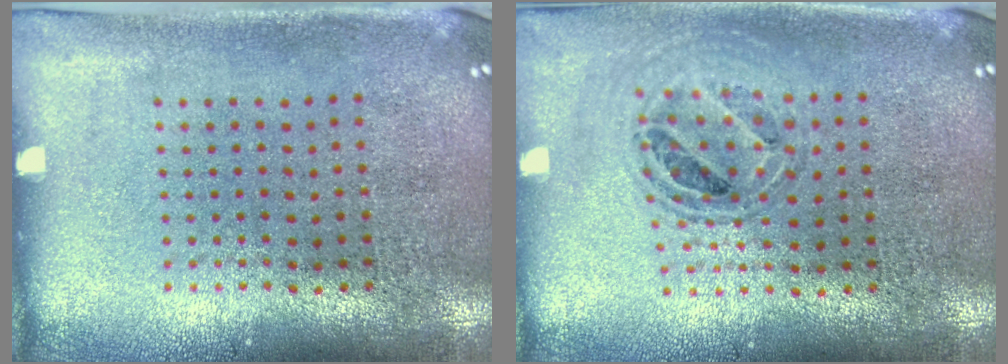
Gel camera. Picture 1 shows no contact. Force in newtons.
{"total": 0.9, "press": 0.8, "slide": 0.2}